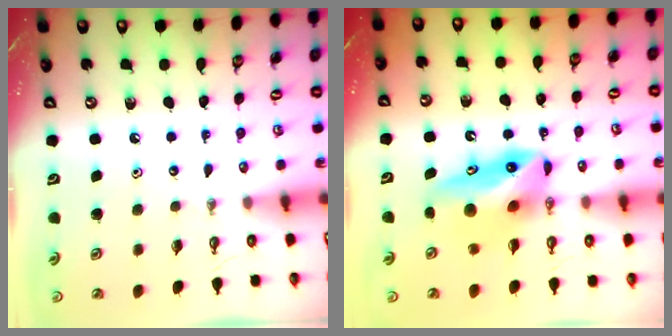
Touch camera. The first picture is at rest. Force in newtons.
{"total": 11.5, "press": 8.8, "slide": 7.5}